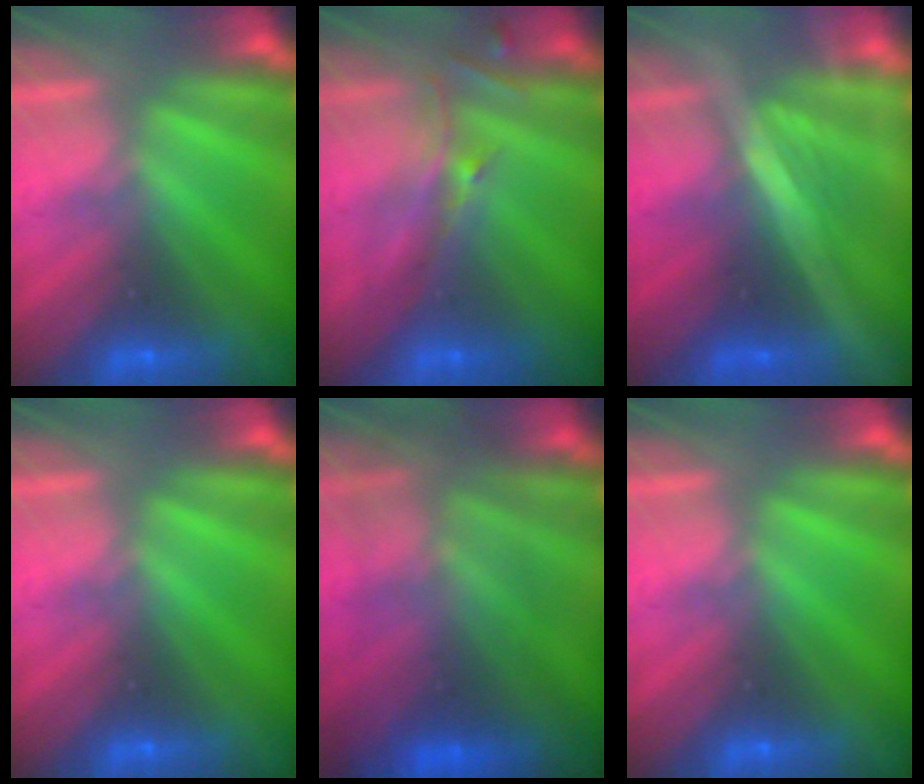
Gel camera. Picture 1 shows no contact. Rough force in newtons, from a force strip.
{"total": 2.6}
{"total": 1.2}
{"total": 0.0}
{"total": 5.5}
{"total": 0.0}